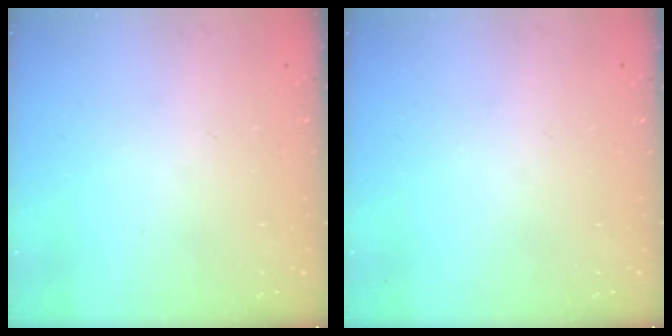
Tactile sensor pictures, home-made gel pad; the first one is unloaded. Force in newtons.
{"total": 0.0}